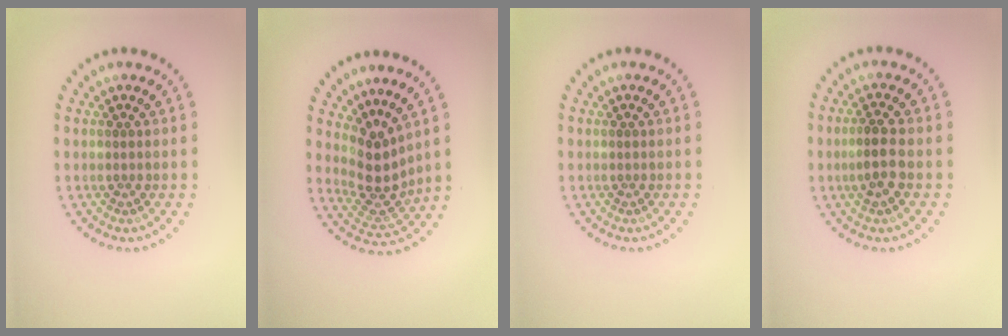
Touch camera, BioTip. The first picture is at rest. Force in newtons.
{"total": 3.3, "press": 2.7, "slide": 1.9}
{"total": 0.0}
{"total": 2.6, "press": 2.4, "slide": 0.8}